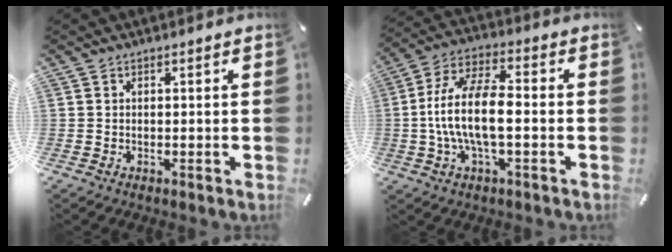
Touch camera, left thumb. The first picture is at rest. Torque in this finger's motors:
{"motor_torque": [1.06, 3.10, 0.98, -0.64, 0.63]}